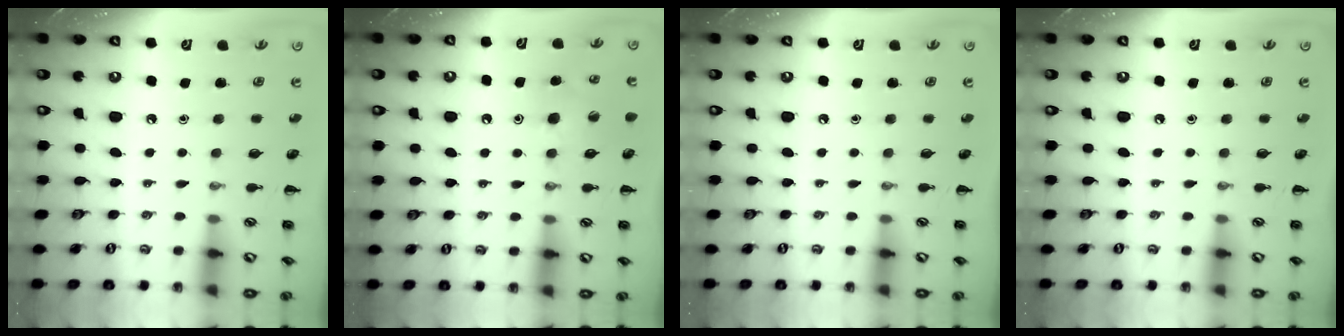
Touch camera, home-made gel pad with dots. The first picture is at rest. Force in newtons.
{"total": 6.0, "press": 5.9, "slide": 1.5}
{"total": 0.0}
{"total": 0.0}